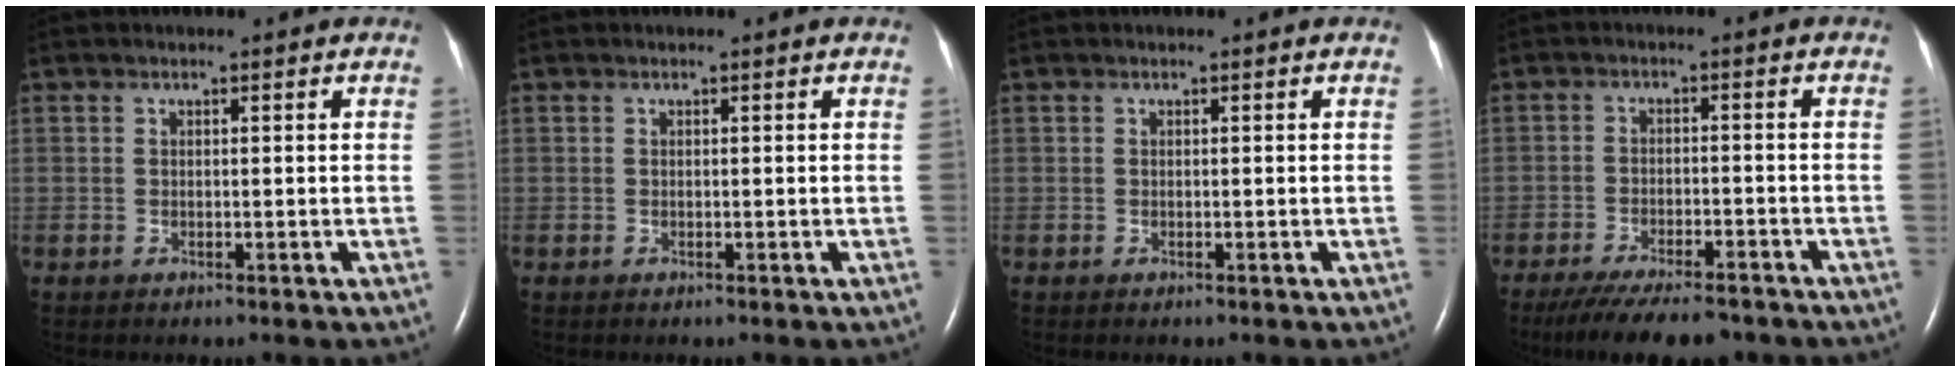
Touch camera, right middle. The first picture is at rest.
{"total": 0.0}
{"total": 0.0}
{"total": 12.7, "force": [-10.6, 3.0, 6.3], "torque": [-0.110, -0.020, -0.158]}